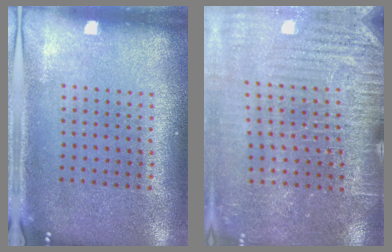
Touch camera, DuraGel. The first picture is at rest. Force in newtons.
{"total": 3.6, "press": 3.6, "slide": 0.4}